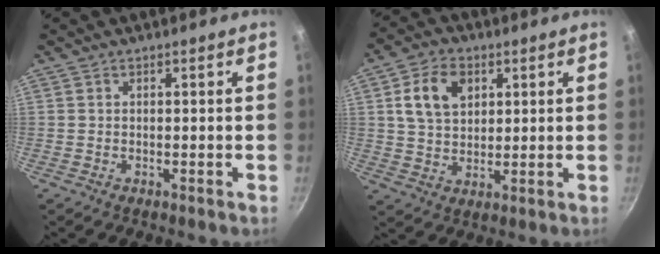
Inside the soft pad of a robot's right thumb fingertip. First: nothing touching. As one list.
[{"total": 9.7, "force": [3.2, 6.8, 6.1], "torque": [-0.093, -0.004, 0.059]}]